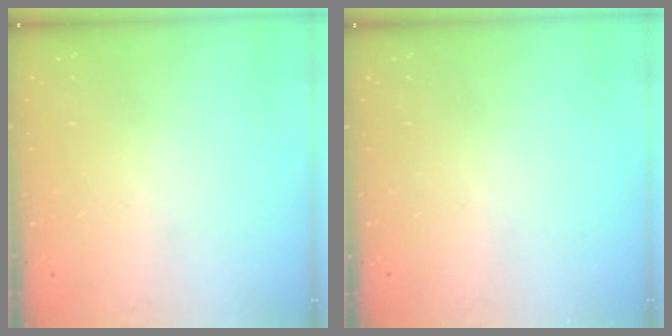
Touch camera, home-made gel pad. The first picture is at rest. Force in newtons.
{"total": 0.0}